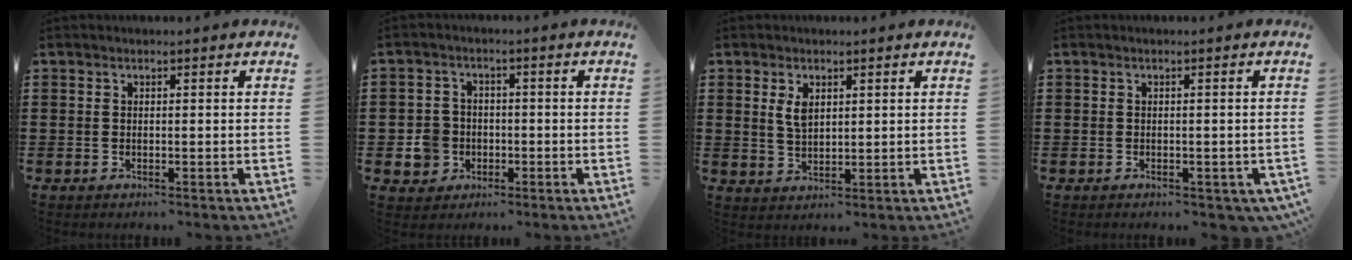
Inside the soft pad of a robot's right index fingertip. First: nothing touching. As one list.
[{"total": 4.8, "force": [-1.4, 4.3, 1.4], "torque": [-0.051, 0.005, -0.030]}, {"total": 3.2, "force": [1.4, 1.6, 2.3], "torque": [-0.051, 0.004, 0.025]}, {"total": 0.7, "force": [-0.4, 0.4, 0.3], "torque": [-0.008, 0.000, -0.008]}]